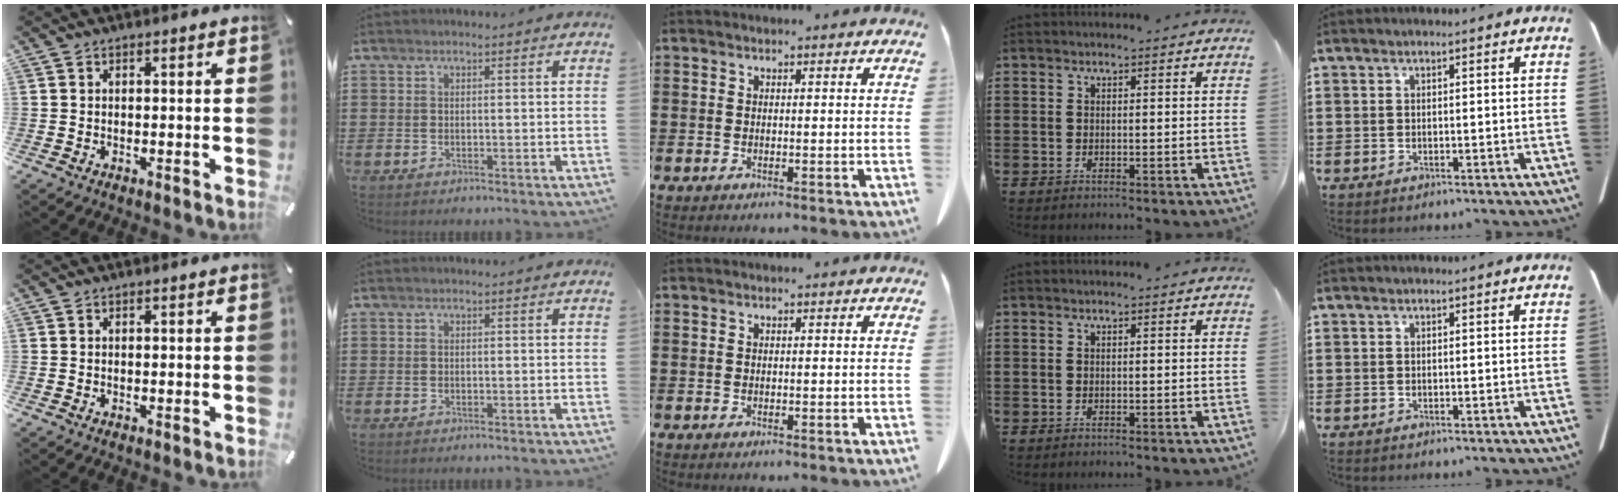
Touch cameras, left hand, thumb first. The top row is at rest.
{}